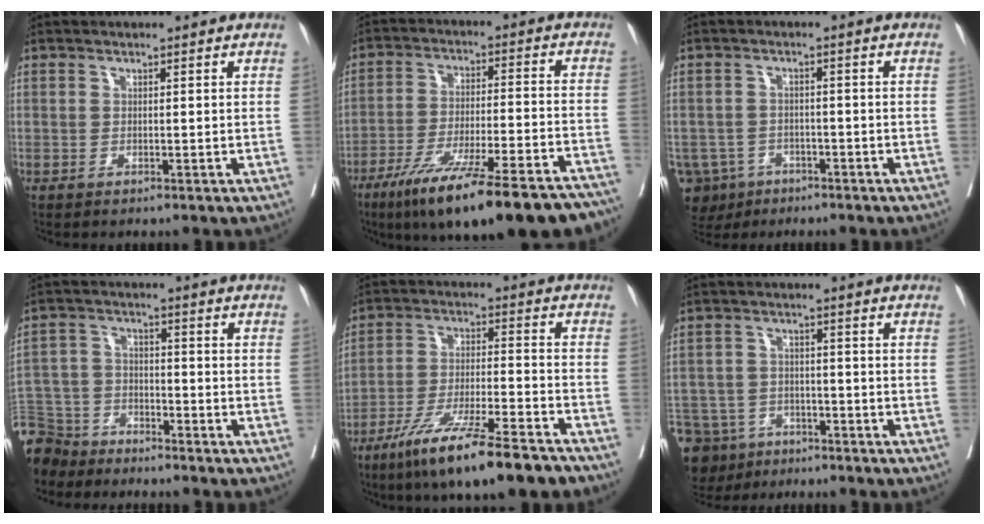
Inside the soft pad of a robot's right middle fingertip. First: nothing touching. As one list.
[{"total": 24.6, "force": [-19.2, 2.8, 15.0], "torque": [-0.174, -0.014, -0.288]}, {"total": 8.2, "force": [-4.6, 6.5, 1.7], "torque": [-0.045, 0.003, -0.069]}, {"total": 11.0, "force": [-9.8, 4.8, 1.2], "torque": [-0.044, 0.006, -0.187]}, {"total": 16.3, "force": [-12.0, 1.4, 11.0], "torque": [-0.183, -0.033, -0.205]}, {"total": 12.4, "force": [-8.6, 8.2, 3.6], "torque": [-0.094, -0.003, -0.127]}]